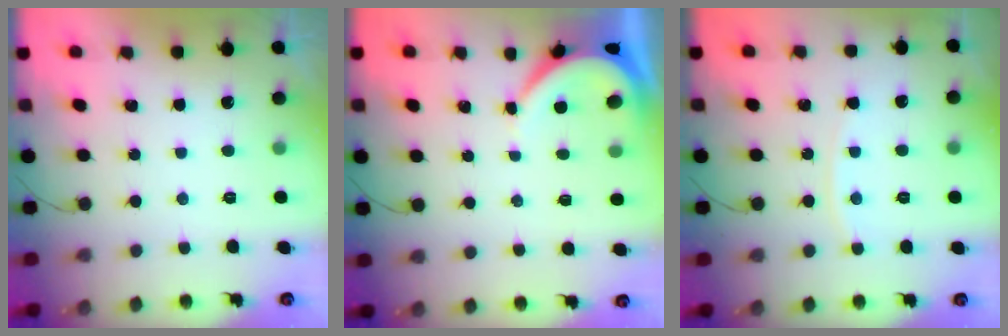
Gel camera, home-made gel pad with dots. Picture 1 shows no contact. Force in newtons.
{"total": 5.3, "press": 5.2, "slide": 0.7}
{"total": 5.4, "press": 5.3, "slide": 0.7}